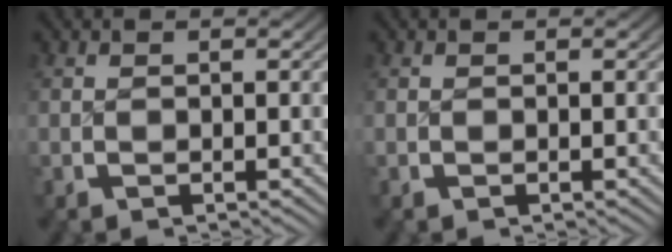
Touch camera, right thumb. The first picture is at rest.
{"total": 0.0}